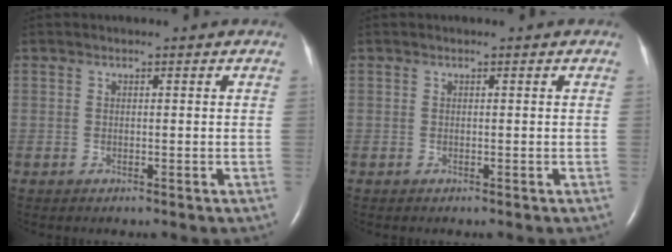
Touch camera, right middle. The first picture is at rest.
{"total": 0.0}